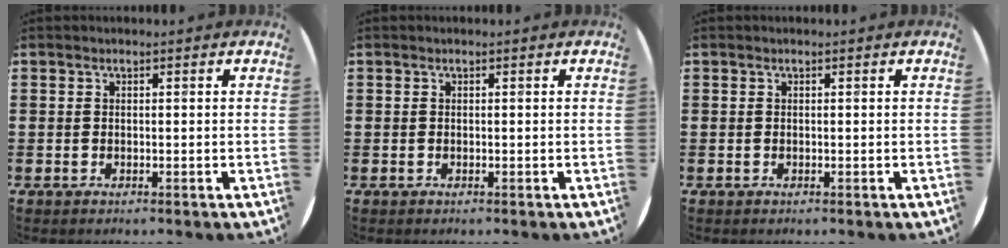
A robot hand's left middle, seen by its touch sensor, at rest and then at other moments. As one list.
[{"total": 0.0}, {"total": 0.0}]